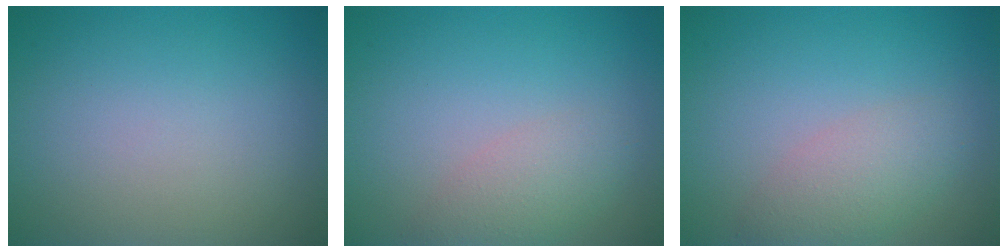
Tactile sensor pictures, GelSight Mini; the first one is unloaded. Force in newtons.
{"total": 2.8, "press": 2.8, "slide": 0.1}
{"total": 3.1, "press": 3.1, "slide": 0.2}